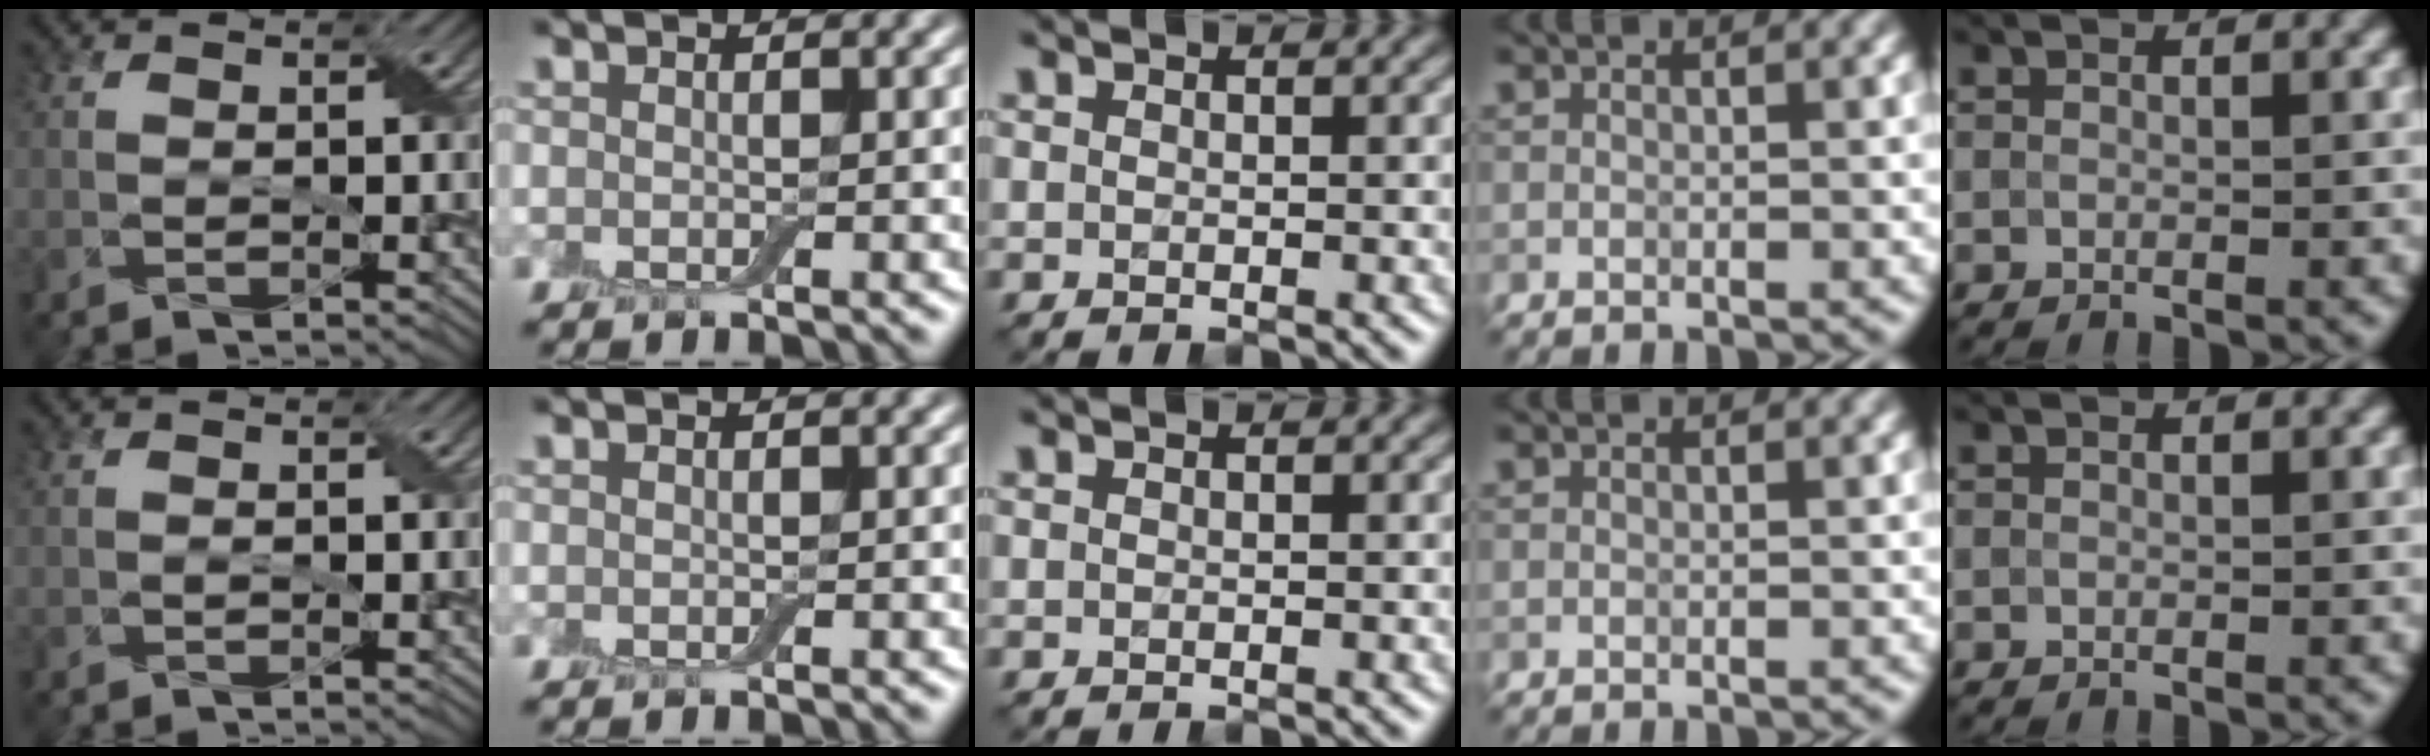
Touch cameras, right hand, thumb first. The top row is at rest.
{}